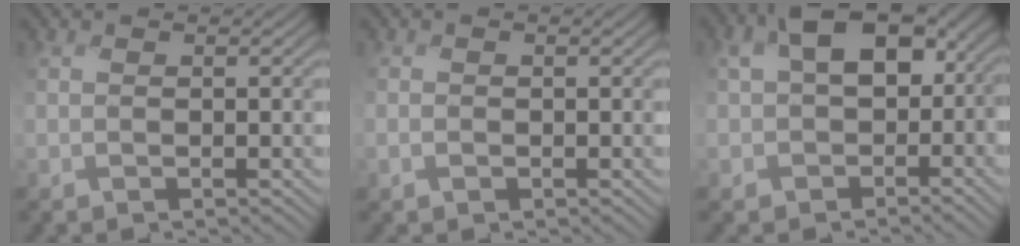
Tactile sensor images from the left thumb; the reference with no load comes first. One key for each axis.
{"total": 0.6, "fx": -0.4, "fy": 0.5, "fz": 0.1, "tx": -0.004, "ty": -0.002, "tz": -0.008}
{"total": 9.8, "fx": -0.1, "fy": 7.3, "fz": 6.5, "tx": -0.126, "ty": -0.016, "tz": -0.009}